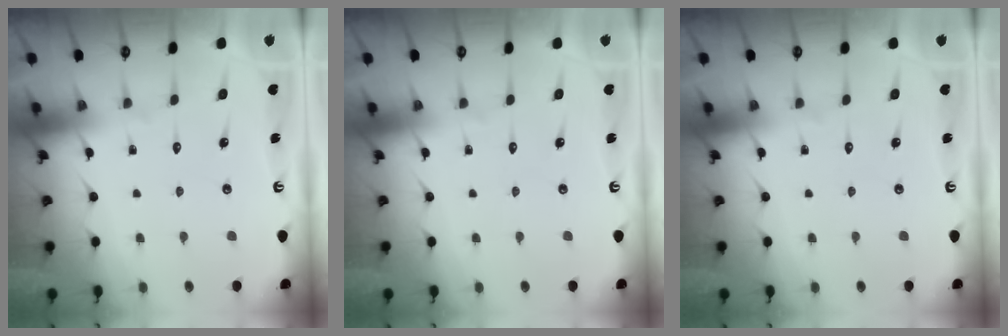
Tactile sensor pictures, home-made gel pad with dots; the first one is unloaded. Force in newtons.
{"total": 0.0}
{"total": 0.0}